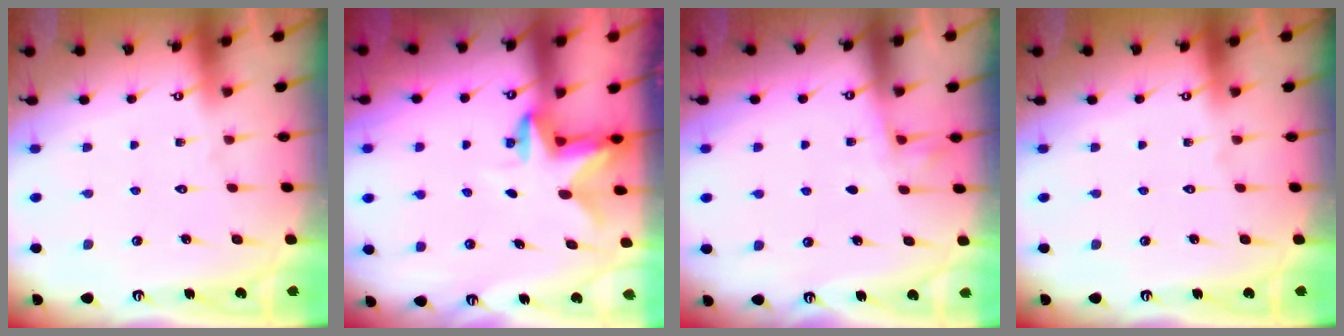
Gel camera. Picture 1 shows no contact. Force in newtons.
{"total": 2.8, "press": 2.7, "slide": 0.5}
{"total": 2.7, "press": 2.5, "slide": 1.2}
{"total": 0.0}